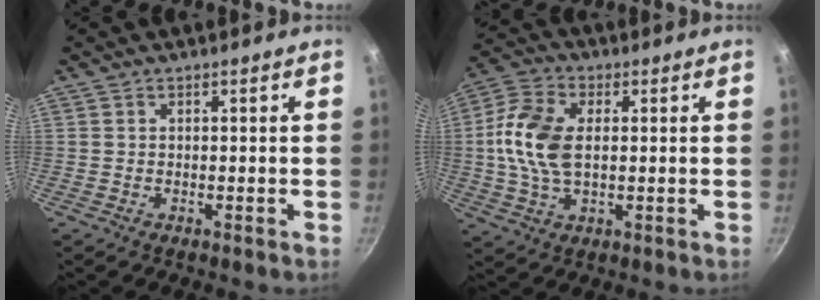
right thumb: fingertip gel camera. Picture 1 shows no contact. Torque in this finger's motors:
{"motor_torque": [-0.06, 0.39, 0.31, -0.26, 0.13]}